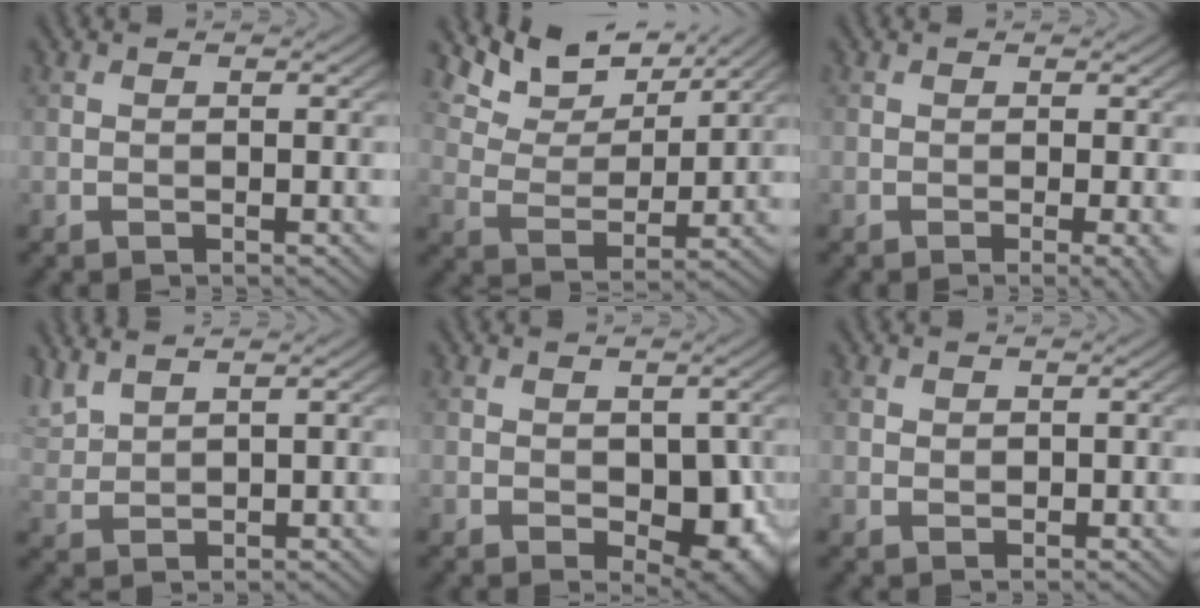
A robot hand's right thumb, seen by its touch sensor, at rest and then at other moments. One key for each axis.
{"total": 8.7, "fx": 6.9, "fy": 3.5, "fz": 4.1, "tx": -0.096, "ty": -0.007, "tz": 0.125}
{"total": 1.9, "fx": -0.3, "fy": 0.3, "fz": 1.9, "tx": -0.028, "ty": 0.001, "tz": -0.009}
{"total": 4.0, "fx": 3.4, "fy": 0.9, "fz": 1.8, "tx": -0.055, "ty": 0.012, "tz": 0.078}
{"total": 6.3, "fx": -1.1, "fy": 3.8, "fz": 4.9, "tx": -0.074, "ty": -0.019, "tz": -0.009}
{"total": 0.9, "fx": 0.3, "fy": 0.8, "fz": 0.2, "tx": -0.007, "ty": -0.004, "tz": 0.007}